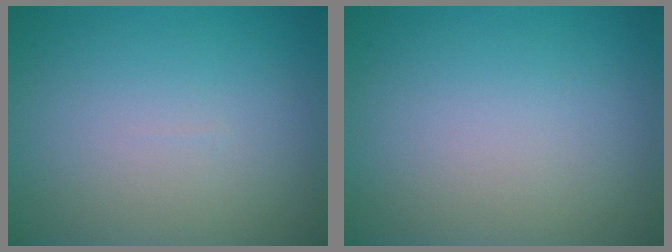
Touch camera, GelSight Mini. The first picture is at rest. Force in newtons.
{"total": 0.0}